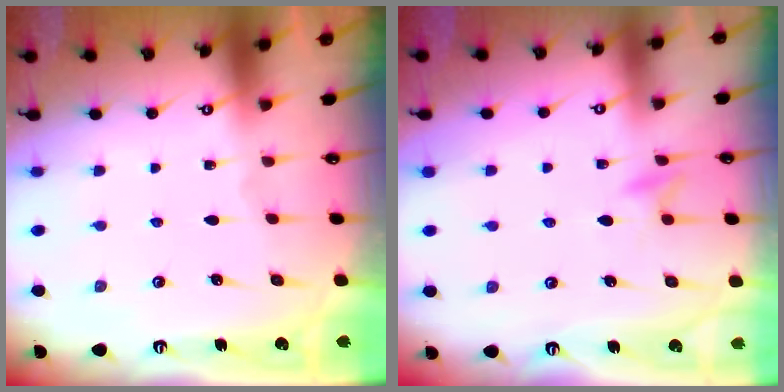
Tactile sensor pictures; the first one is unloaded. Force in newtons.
{"total": 6.0, "press": 6.0, "slide": 0.7}